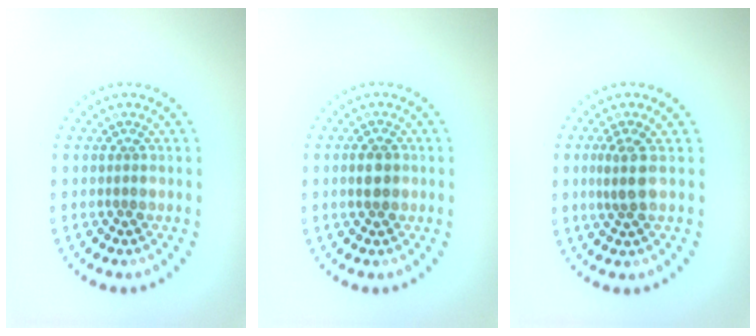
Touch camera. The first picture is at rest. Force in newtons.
{"total": 1.8, "press": 1.8, "slide": 0.1}
{"total": 2.2, "press": 1.8, "slide": 1.3}